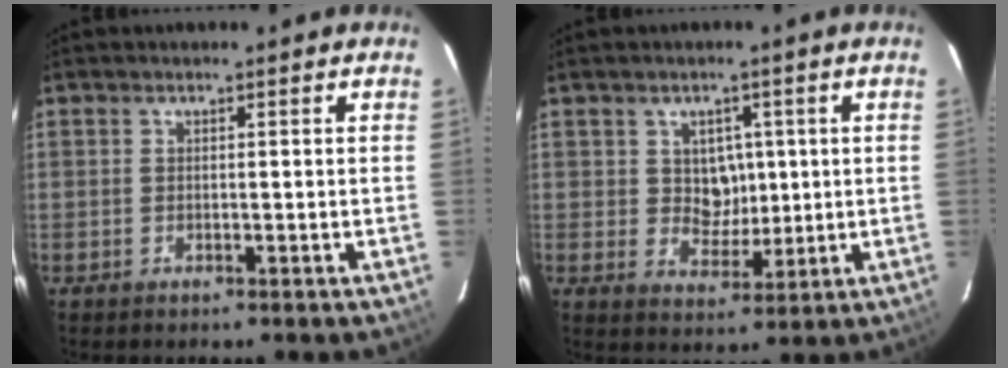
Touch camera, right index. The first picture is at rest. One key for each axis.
{"total": 5.5, "fx": 1.1, "fy": 4.8, "fz": 2.4, "tx": -0.038, "ty": 0.006, "tz": 0.025}